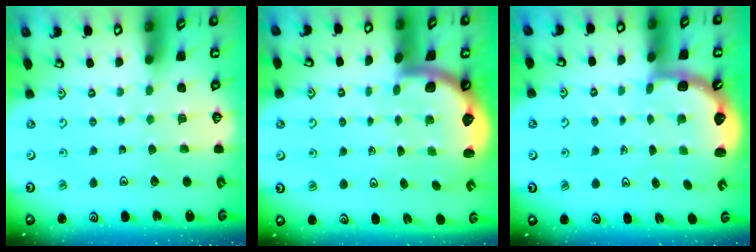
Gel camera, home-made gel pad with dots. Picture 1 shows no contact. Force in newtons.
{"total": 2.3, "press": 2.3, "slide": 0.4}
{"total": 2.7, "press": 2.0, "slide": 1.9}